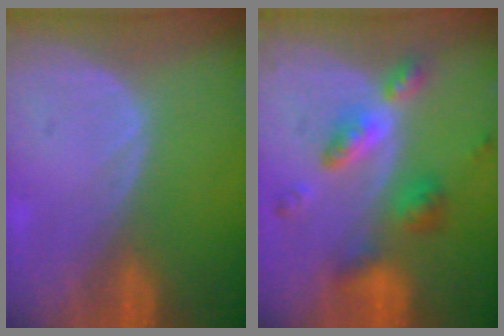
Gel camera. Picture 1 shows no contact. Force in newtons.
{"total": 7.1, "press": 7.0, "slide": 0.6}